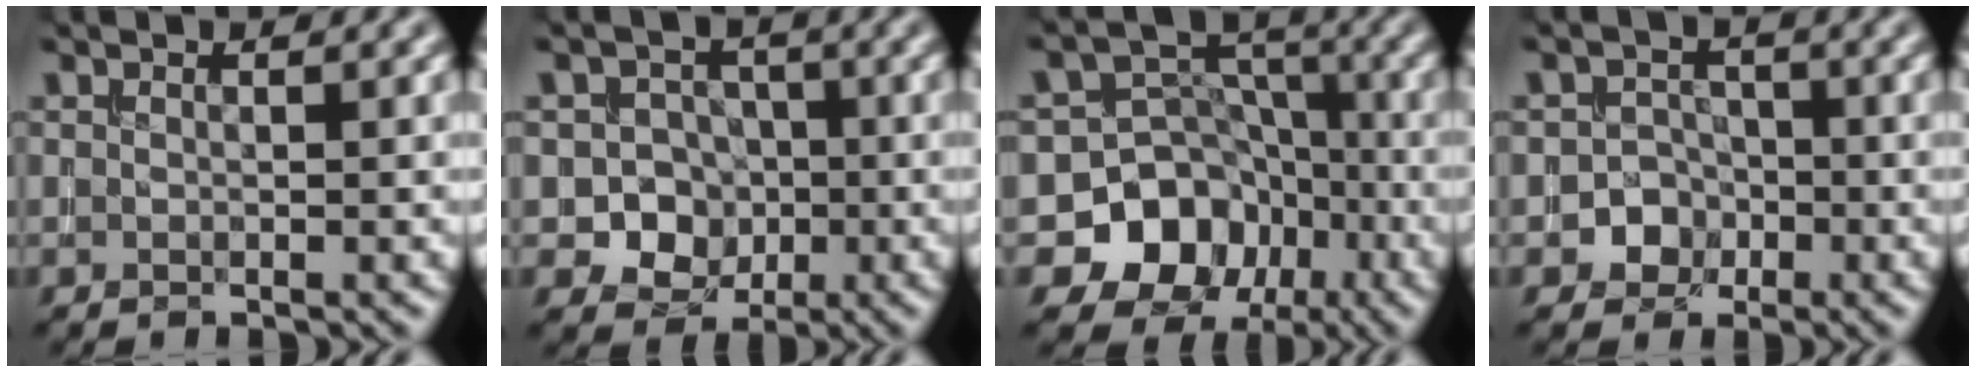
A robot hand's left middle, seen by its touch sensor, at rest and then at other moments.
{"total": 4.8, "force": [-1.1, 4.3, 1.8], "torque": [-0.005, 0.004, -0.036]}
{"total": 9.9, "force": [-4.3, 8.6, 2.5], "torque": [-0.033, 0.005, -0.106]}
{"total": 2.5, "force": [-1.0, 2.3, 0.3], "torque": [0.019, 0.006, -0.026]}